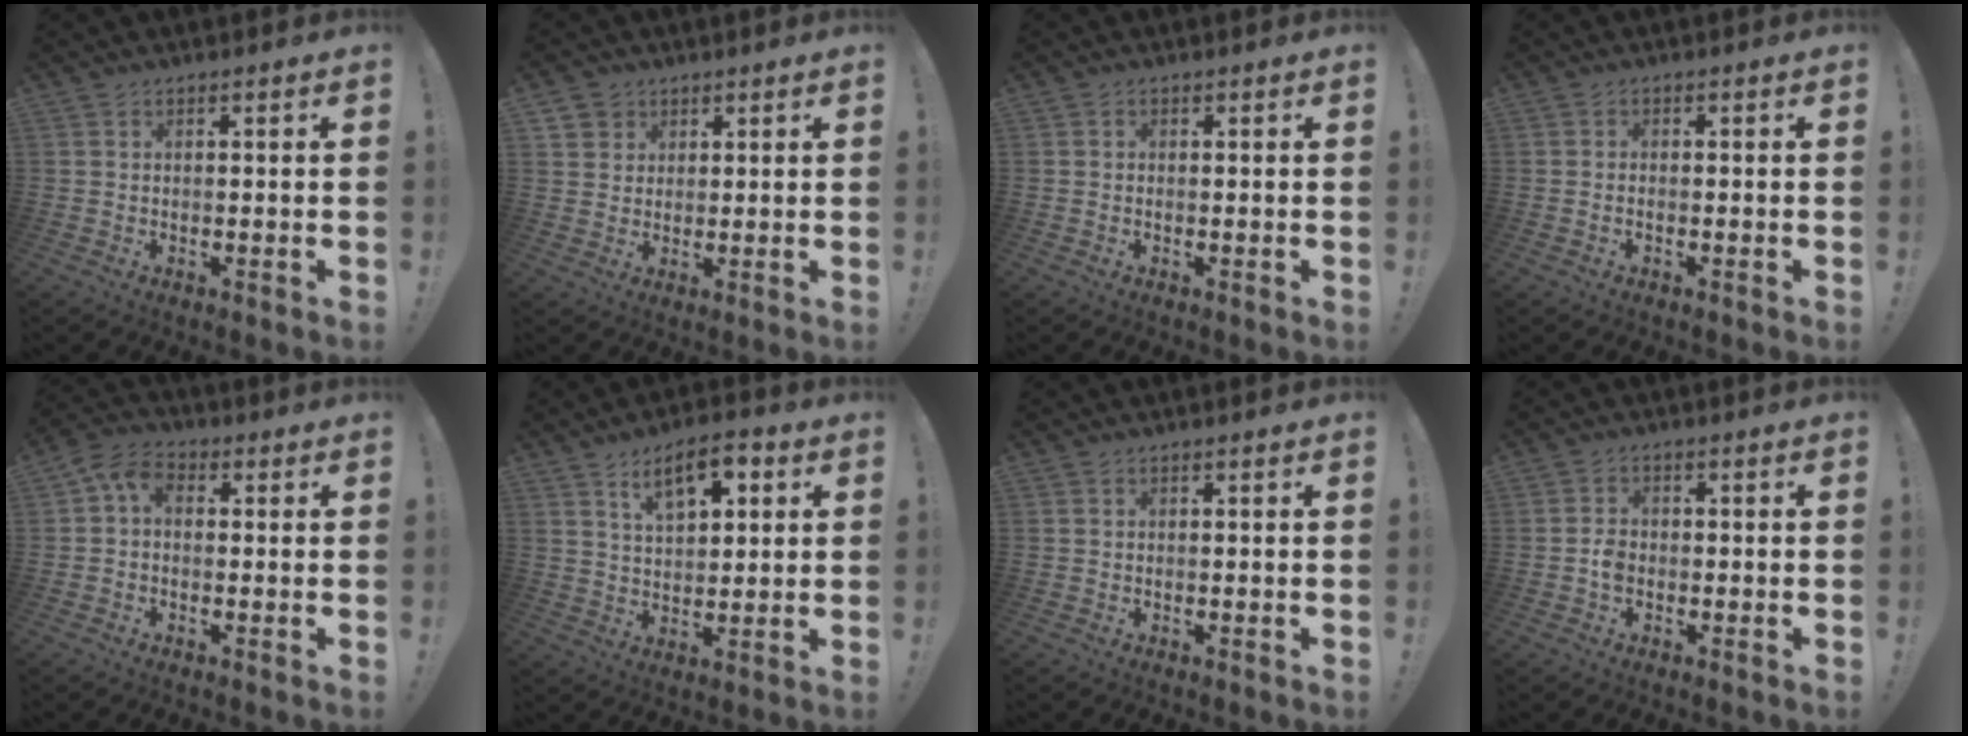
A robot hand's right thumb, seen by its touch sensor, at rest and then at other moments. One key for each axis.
{"total": 3.9, "fx": 2.2, "fy": 3.3, "fz": 0.3, "tx": -0.006, "ty": -0.010, "tz": 0.041}
{"total": 0.0}
{"total": 0.9, "fx": -0.7, "fy": 0.2, "fz": 0.5, "tx": -0.016, "ty": 0.004, "tz": -0.010}
{"total": 6.1, "fx": 1.0, "fy": 3.9, "fz": 4.5, "tx": -0.084, "ty": 0.009, "tz": 0.024}
{"total": 10.4, "fx": 5.1, "fy": 4.9, "fz": 7.6, "tx": -0.122, "ty": -0.008, "tz": 0.090}
{"total": 0.0}
{"total": 3.0, "fx": -1.3, "fy": 2.0, "fz": 1.8, "tx": -0.024, "ty": 0.005, "tz": -0.022}